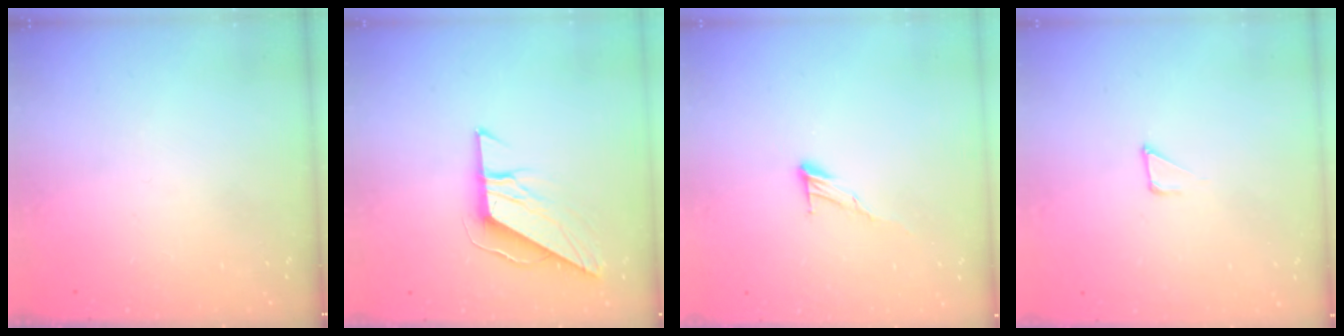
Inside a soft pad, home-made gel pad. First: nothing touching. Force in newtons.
{"total": 8.8, "press": 8.8, "slide": 0.4}
{"total": 6.9, "press": 6.8, "slide": 0.4}
{"total": 2.9, "press": 2.9, "slide": 0.3}